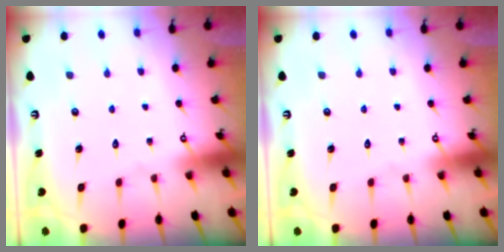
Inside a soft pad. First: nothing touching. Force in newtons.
{"total": 0.0}